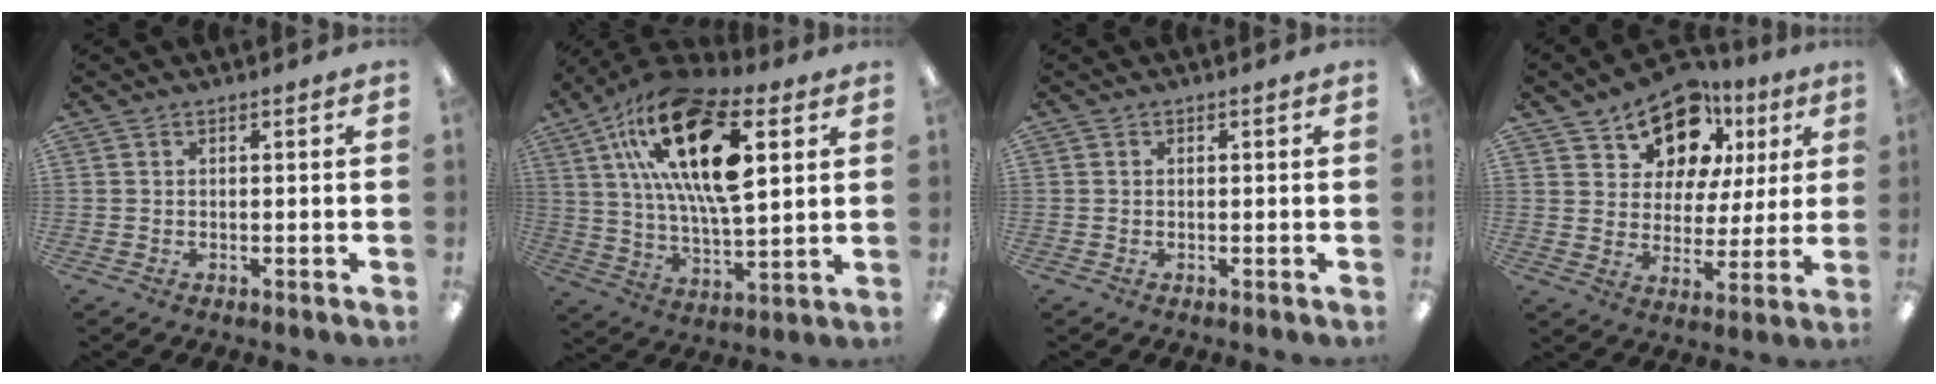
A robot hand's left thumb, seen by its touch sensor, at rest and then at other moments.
{"total": 24.4, "force": [10.1, 10.3, 19.7], "torque": [-0.366, -0.033, 0.163]}
{"total": 0.0}
{"total": 14.1, "force": [10.0, 8.8, 4.8], "torque": [-0.087, -0.066, 0.186]}